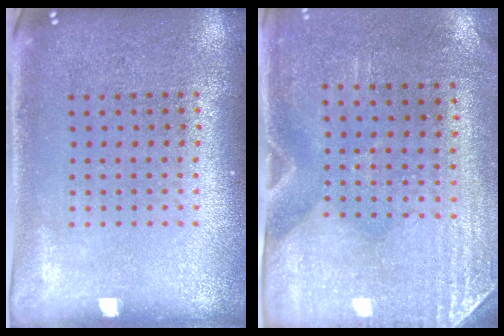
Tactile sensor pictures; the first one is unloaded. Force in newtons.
{"total": 2.9, "press": 2.5, "slide": 1.5}